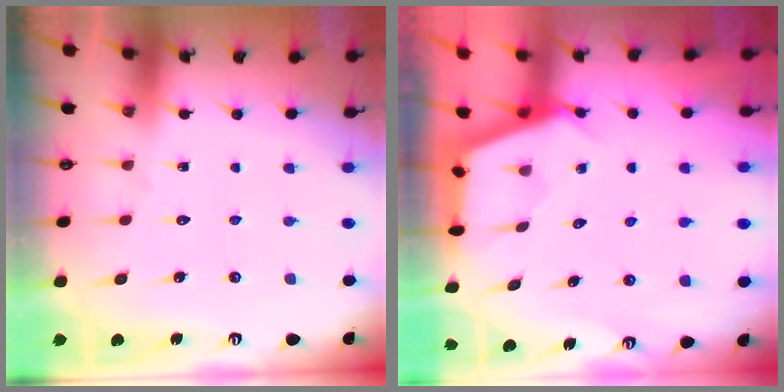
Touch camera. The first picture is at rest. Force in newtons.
{"total": 3.1, "press": 3.1, "slide": 0.3}